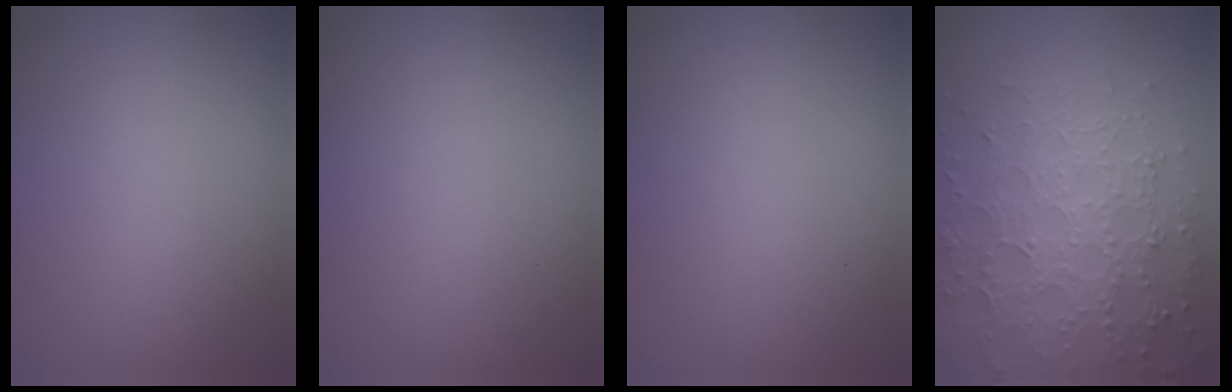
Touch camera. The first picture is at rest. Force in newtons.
{"total": 0.0}
{"total": 0.0}
{"total": 7.0, "press": 5.5, "slide": 4.4}